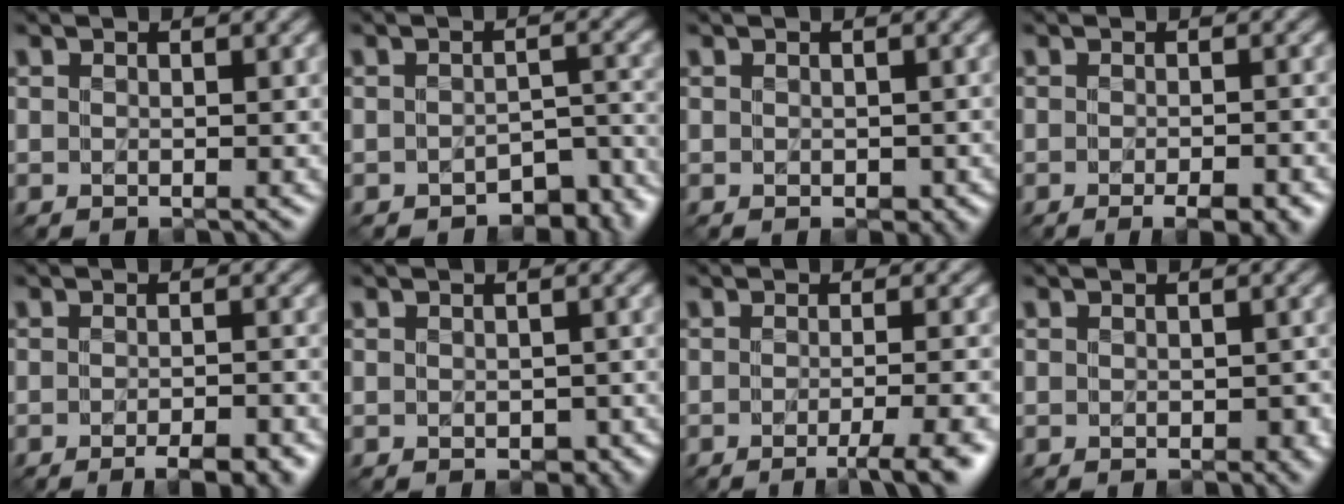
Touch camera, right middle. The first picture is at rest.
{"total": 4.9, "force": [-3.7, 2.2, 2.2], "torque": [-0.014, -0.009, -0.043]}
{"total": 1.4, "force": [-0.2, 1.0, 1.0], "torque": [-0.016, -0.006, 0.001]}
{"total": 4.4, "force": [-2.5, 1.5, 3.4], "torque": [-0.037, 0.003, -0.018]}
{"total": 5.4, "force": [-3.6, 1.9, 3.6], "torque": [-0.034, 0.003, -0.030]}
{"total": 2.0, "force": [-0.6, 1.4, 1.4], "torque": [-0.018, -0.010, -0.002]}
{"total": 4.8, "force": [-2.4, 1.0, 4.0], "torque": [-0.047, -0.002, -0.034]}
{"total": 1.5, "force": [-0.2, 1.0, 1.1], "torque": [-0.016, -0.005, 0.001]}